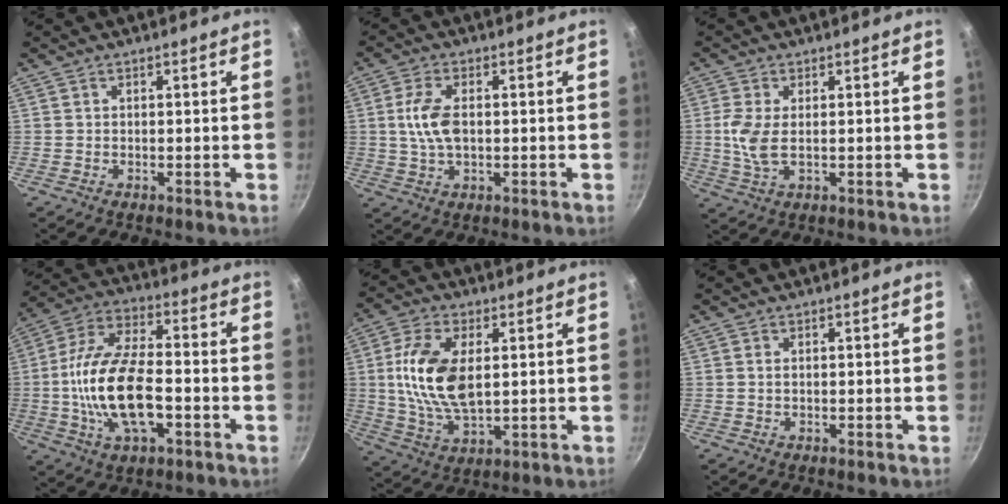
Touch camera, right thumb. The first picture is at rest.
{"total": 7.2, "force": [0.5, 3.9, 6.0], "torque": [-0.119, 0.008, 0.006]}
{"total": 5.7, "force": [0.4, 2.8, 5.0], "torque": [-0.115, -0.003, 0.009]}
{"total": 16.9, "force": [-3.7, 8.2, 14.4], "torque": [-0.260, 0.031, -0.073]}
{"total": 14.4, "force": [1.9, 7.7, 12.1], "torque": [-0.228, -0.001, 0.039]}
{"total": 0.8, "force": [0.2, 0.4, 0.6], "torque": [-0.012, 0.001, 0.002]}